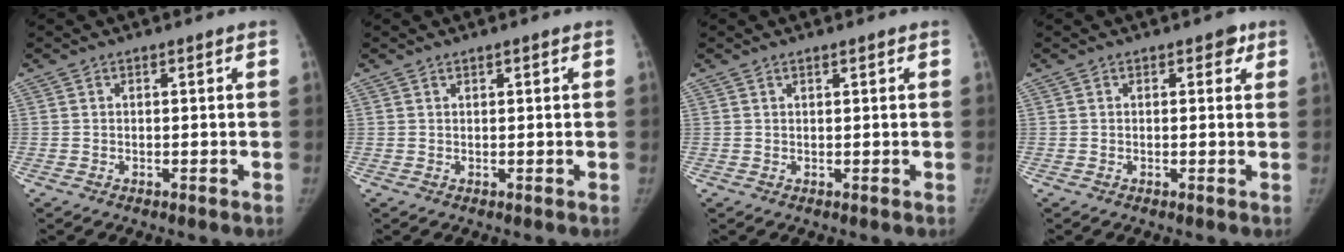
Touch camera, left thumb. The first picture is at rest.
{"total": 0.5, "force": [0.4, 0.1, 0.3], "torque": [-0.004, -0.001, 0.007]}
{"total": 0.8, "force": [0.6, 0.2, 0.5], "torque": [-0.007, -0.002, 0.011]}
{"total": 1.9, "force": [1.0, 1.3, 1.1], "torque": [0.005, -0.001, 0.006]}